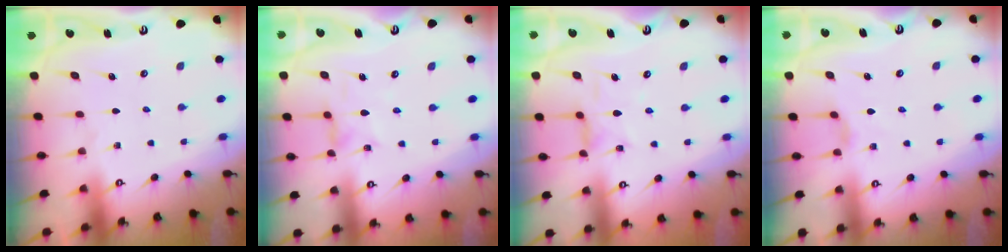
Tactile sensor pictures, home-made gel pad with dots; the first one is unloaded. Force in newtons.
{"total": 1.7, "press": 1.7, "slide": 0.0}
{"total": 4.7, "press": 4.7, "slide": 0.3}
{"total": 0.7, "press": 0.6, "slide": 0.3}